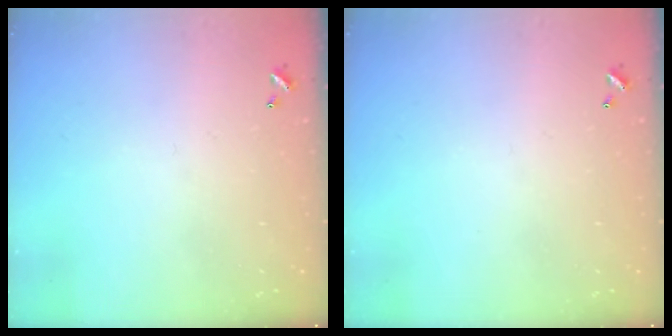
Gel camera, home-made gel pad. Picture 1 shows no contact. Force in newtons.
{"total": 0.0}